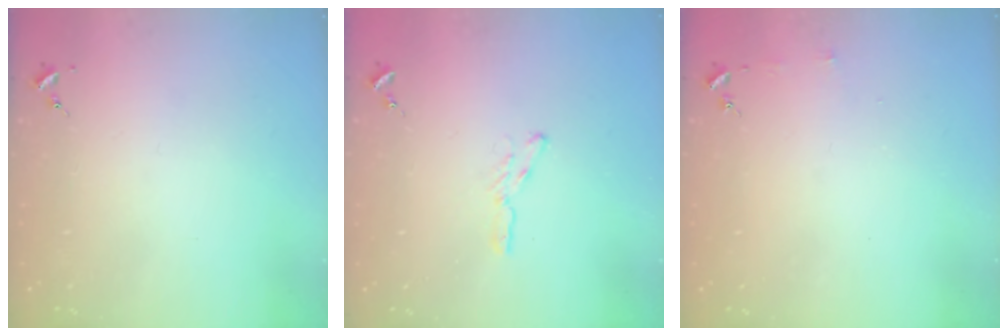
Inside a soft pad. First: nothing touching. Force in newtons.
{"total": 4.3, "press": 4.2, "slide": 0.4}
{"total": 3.0, "press": 3.0, "slide": 0.3}